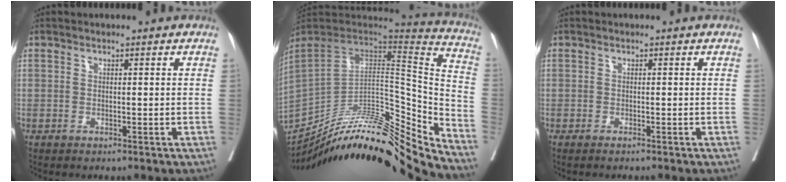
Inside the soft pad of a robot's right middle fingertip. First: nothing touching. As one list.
[{"total": 28.5, "force": [-24.4, 1.6, 14.7], "torque": [-0.187, -0.022, -0.362]}, {"total": 1.4, "force": [1.1, -0.8, 0.4], "torque": [0.002, -0.007, 0.028]}]